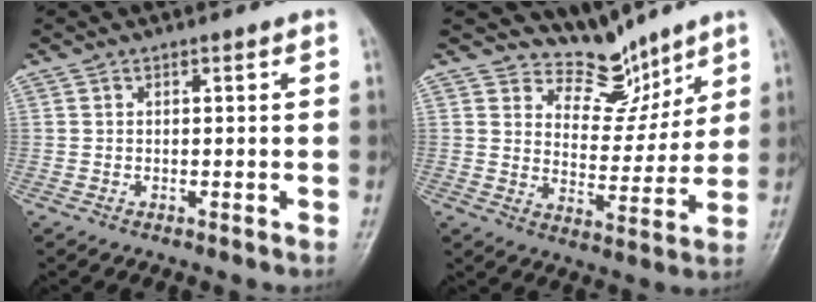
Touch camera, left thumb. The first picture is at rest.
{"total": 9.0, "force": [7.8, 4.6, 0.9], "torque": [0.026, -0.063, 0.136]}